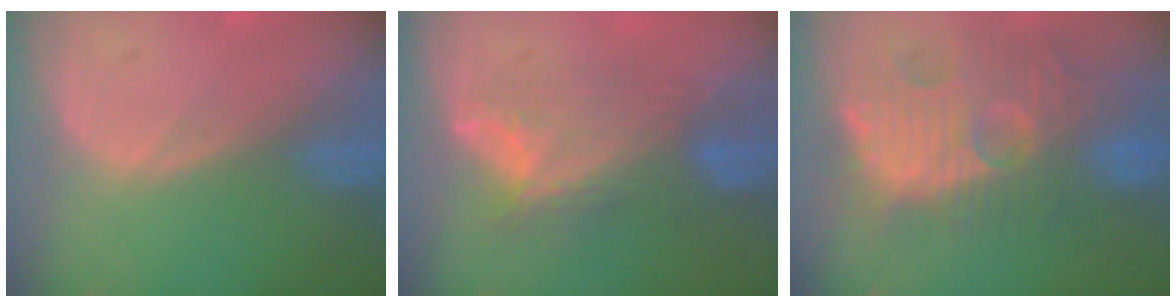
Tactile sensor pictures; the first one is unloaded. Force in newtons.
{"total": 7.1, "press": 6.9, "slide": 1.6}
{"total": 12.8, "press": 12.2, "slide": 3.9}